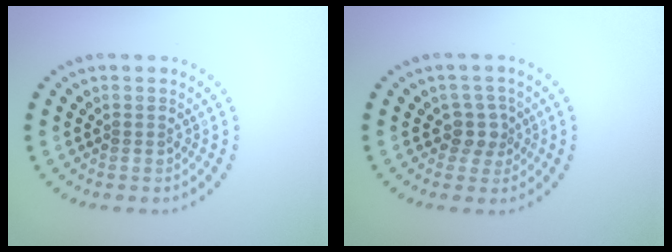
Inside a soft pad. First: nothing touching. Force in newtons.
{"total": 2.2, "press": 1.8, "slide": 1.3}